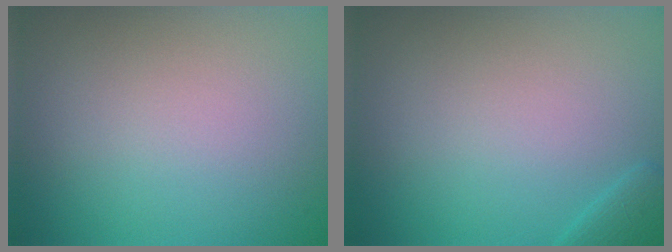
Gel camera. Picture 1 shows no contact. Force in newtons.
{"total": 1.4, "press": 1.4, "slide": 0.1}